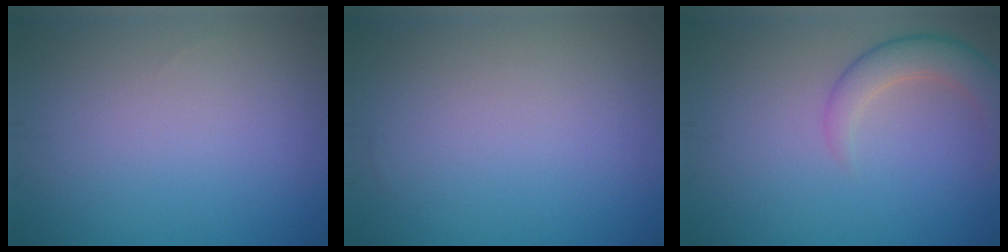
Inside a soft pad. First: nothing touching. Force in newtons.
{"total": 0.0}
{"total": 3.4, "press": 3.4, "slide": 0.2}